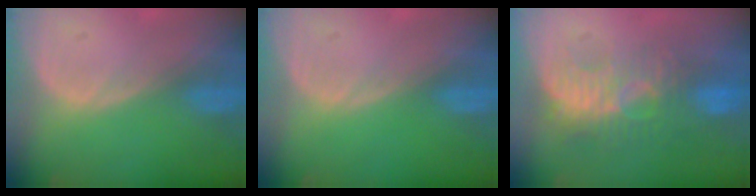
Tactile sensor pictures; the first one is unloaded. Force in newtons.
{"total": 0.0}
{"total": 9.4, "press": 8.9, "slide": 3.0}